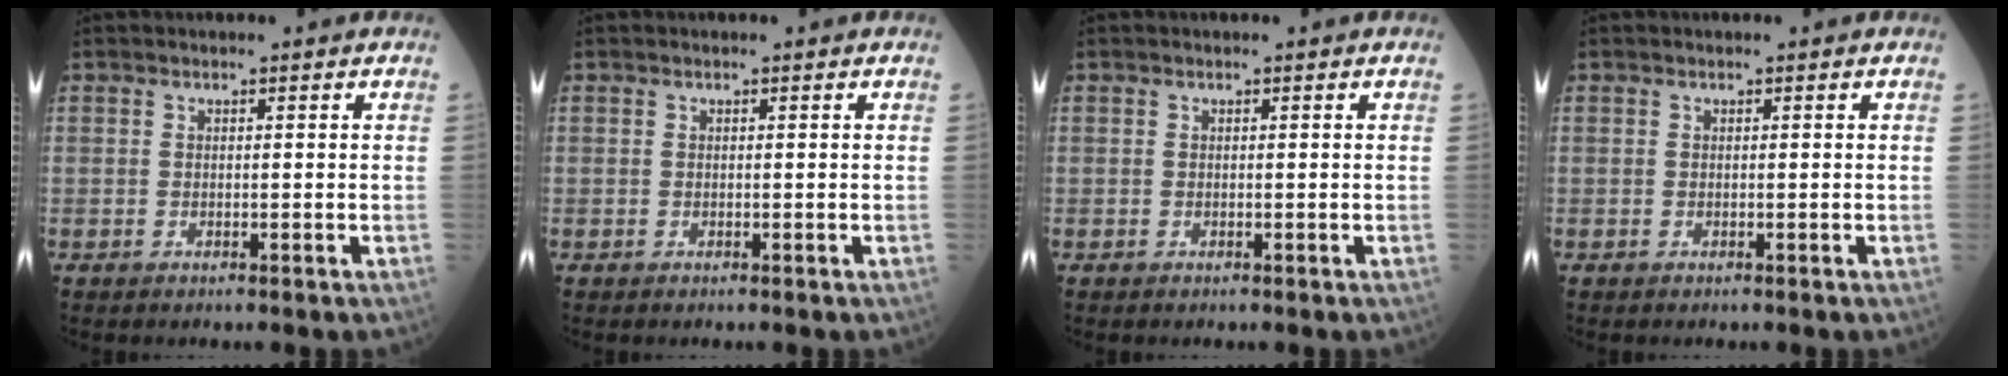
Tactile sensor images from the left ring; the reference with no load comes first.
{"total": 0.0}
{"total": 0.0}
{"total": 0.0}